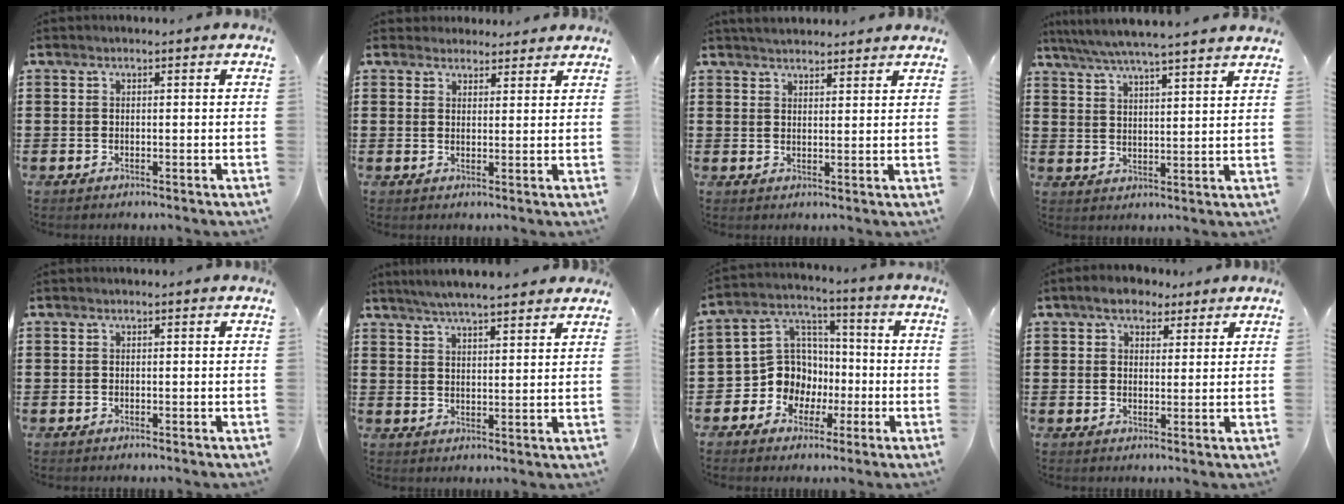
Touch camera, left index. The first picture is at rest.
{"total": 2.7, "force": [2.5, 0.9, 0.0], "torque": [-0.007, 0.001, 0.049]}
{"total": 2.7, "force": [2.7, 0.0, 0.3], "torque": [-0.011, -0.002, 0.052]}
{"total": 5.2, "force": [4.8, -0.4, 2.1], "torque": [-0.058, -0.025, 0.082]}
{"total": 0.0}
{"total": 4.7, "force": [4.4, 0.0, 1.5], "torque": [-0.043, -0.012, 0.078]}
{"total": 9.7, "force": [-2.4, 9.0, 2.5], "torque": [-0.102, 0.007, -0.044]}
{"total": 4.5, "force": [3.3, 2.5, 1.8], "torque": [-0.040, 0.009, 0.061]}